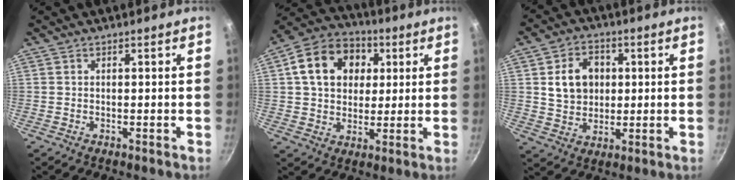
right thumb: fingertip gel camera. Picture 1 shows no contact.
{"total": 15.4, "force": [4.0, 11.9, 8.9], "torque": [-0.127, 0.018, 0.056]}
{"total": 9.7, "force": [1.7, 7.7, 5.5], "torque": [-0.066, 0.002, 0.030]}